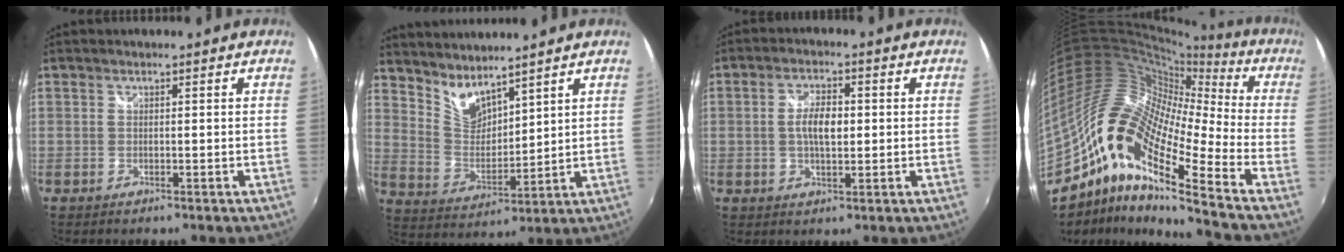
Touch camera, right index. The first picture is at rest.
{"total": 8.0, "force": [6.8, 2.4, 3.4], "torque": [-0.062, -0.010, 0.139]}
{"total": 5.6, "force": [0.1, 2.6, 4.9], "torque": [-0.092, 0.006, 0.003]}
{"total": 16.7, "force": [-7.5, 4.5, 14.3], "torque": [-0.222, -0.008, -0.166]}